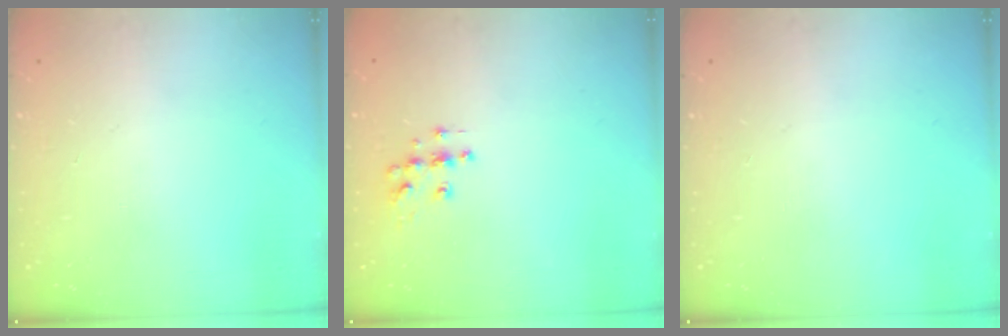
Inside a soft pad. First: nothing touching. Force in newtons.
{"total": 7.3, "press": 7.3, "slide": 0.2}
{"total": 0.0}